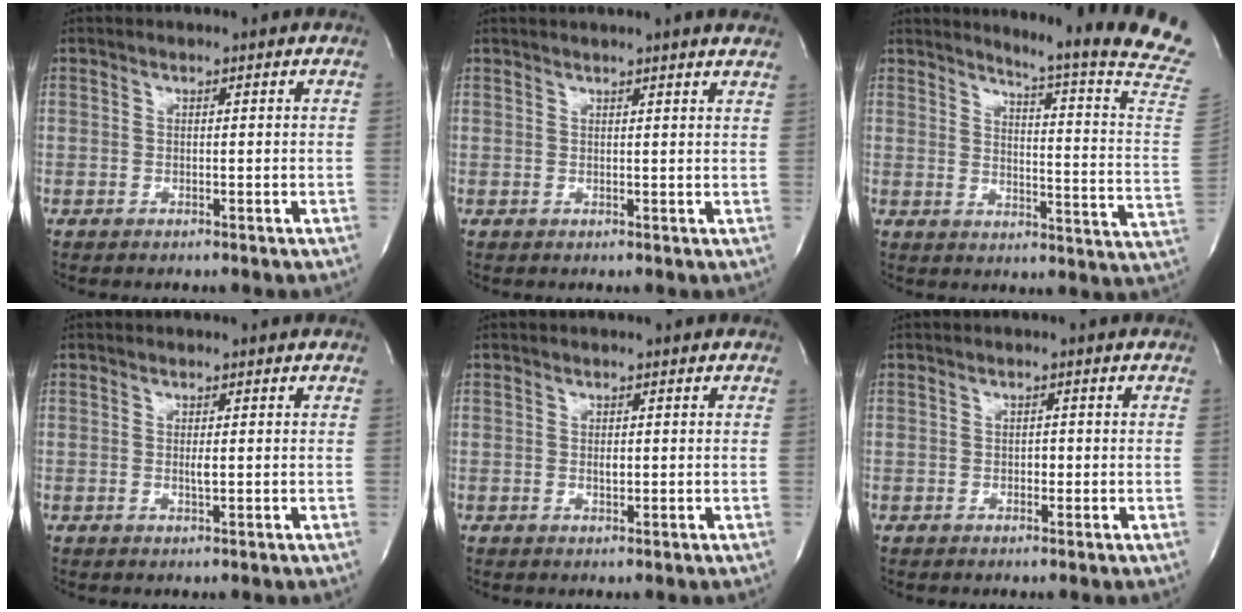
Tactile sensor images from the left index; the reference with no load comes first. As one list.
[{"total": 7.2, "force": [6.6, -0.3, 2.9], "torque": [-0.041, 0.012, 0.061]}, {"total": 18.9, "force": [17.0, -2.1, 7.9], "torque": [-0.119, -0.131, 0.191]}, {"total": 0.9, "force": [0.0, 0.1, 0.9], "torque": [-0.022, -0.005, 0.001]}, {"total": 0.8, "force": [0.1, 0.4, 0.7], "torque": [-0.015, -0.003, 0.003]}, {"total": 0.9, "force": [-0.2, 0.6, 0.6], "torque": [-0.009, 0.001, -0.004]}]